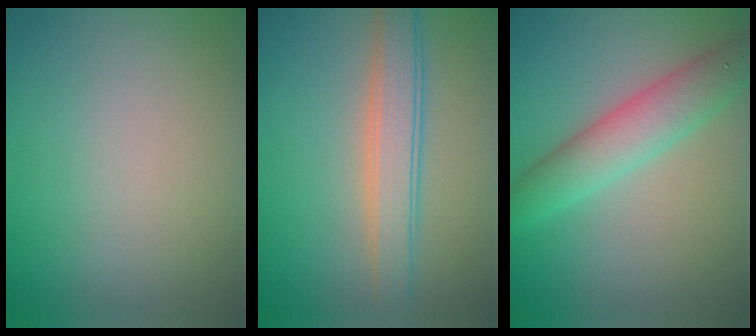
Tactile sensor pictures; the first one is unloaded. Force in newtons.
{"total": 3.9, "press": 3.9, "slide": 0.3}
{"total": 4.6, "press": 4.6, "slide": 0.1}